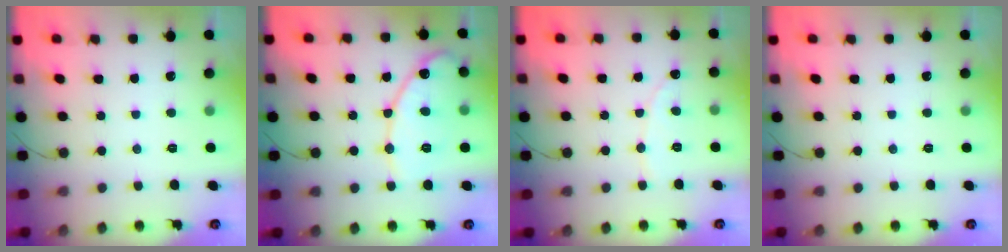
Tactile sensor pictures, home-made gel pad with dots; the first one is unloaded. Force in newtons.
{"total": 13.3, "press": 13.2, "slide": 1.3}
{"total": 1.7, "press": 1.7, "slide": 0.1}
{"total": 0.0}